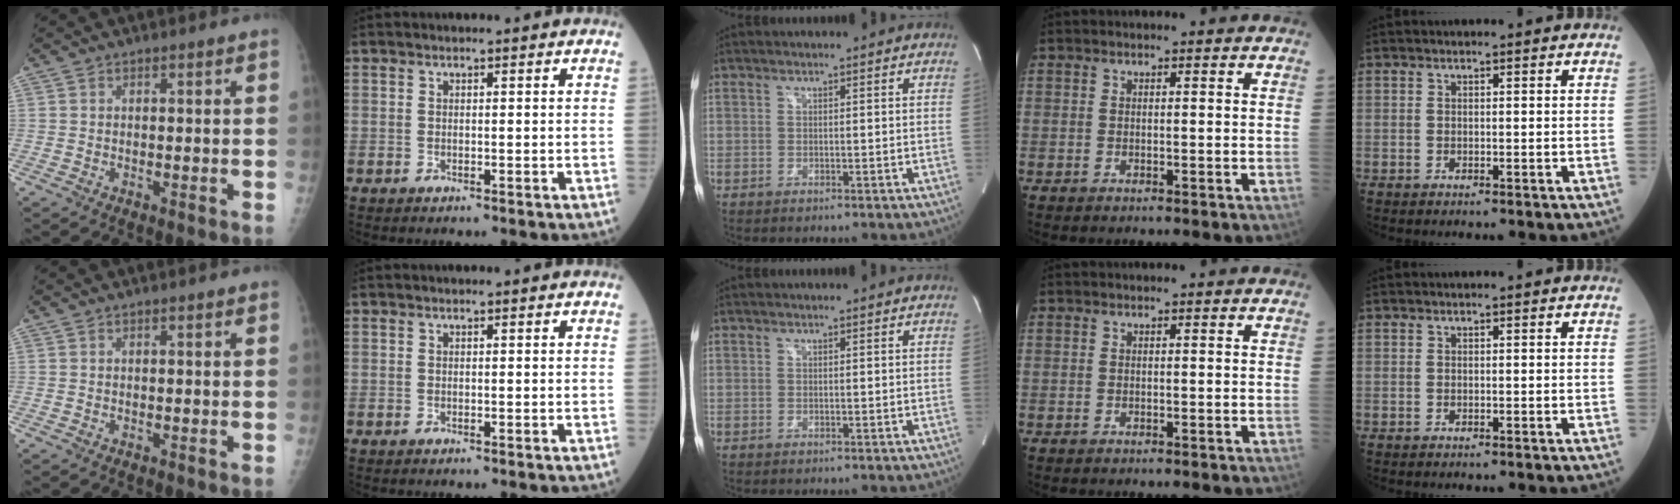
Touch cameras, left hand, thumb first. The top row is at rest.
{}